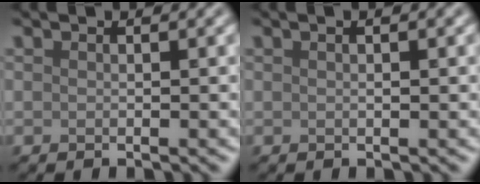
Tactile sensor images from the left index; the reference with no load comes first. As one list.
[{"total": 1.6, "force": [0.8, 0.5, 1.4], "torque": [-0.011, -0.008, 0.005]}]